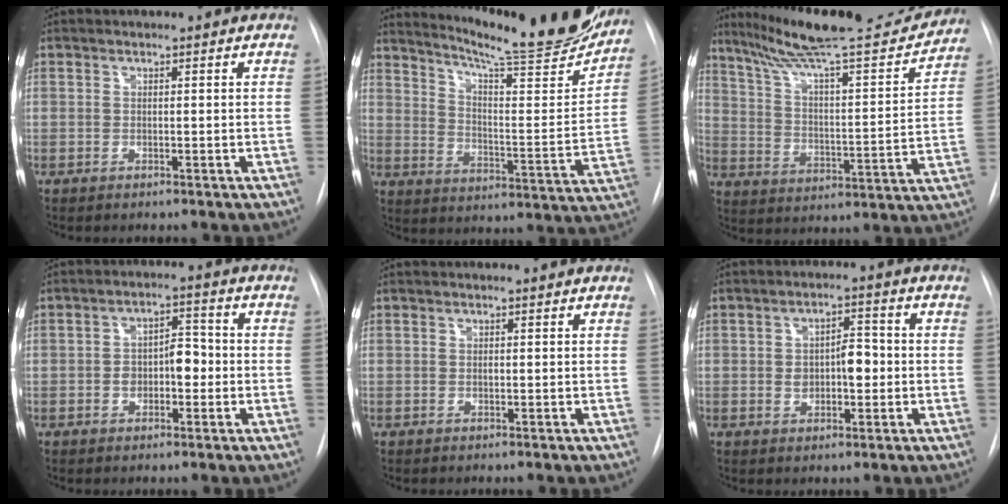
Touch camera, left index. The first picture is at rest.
{"total": 23.9, "force": [20.9, 2.2, 11.4], "torque": [-0.174, -0.070, 0.277]}
{"total": 21.6, "force": [19.1, 1.5, 9.9], "torque": [-0.165, -0.030, 0.282]}
{"total": 5.4, "force": [-1.7, 2.8, 4.3], "torque": [-0.068, 0.015, -0.024]}
{"total": 0.7, "force": [-0.7, -0.1, 0.2], "torque": [-0.005, -0.005, -0.010]}
{"total": 5.4, "force": [-1.1, 2.7, 4.5], "torque": [-0.070, 0.008, -0.011]}